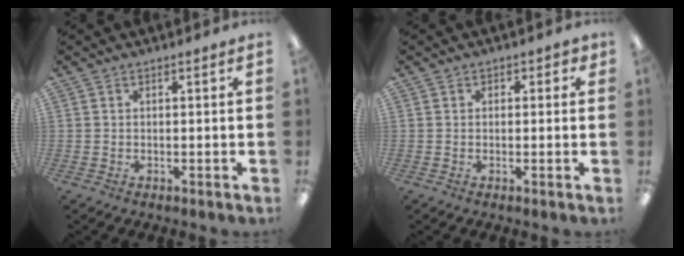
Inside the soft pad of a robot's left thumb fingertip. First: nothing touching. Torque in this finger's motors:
{"motor_torque": [-0.18, 0.09, 0.12, 0.42, -0.02]}